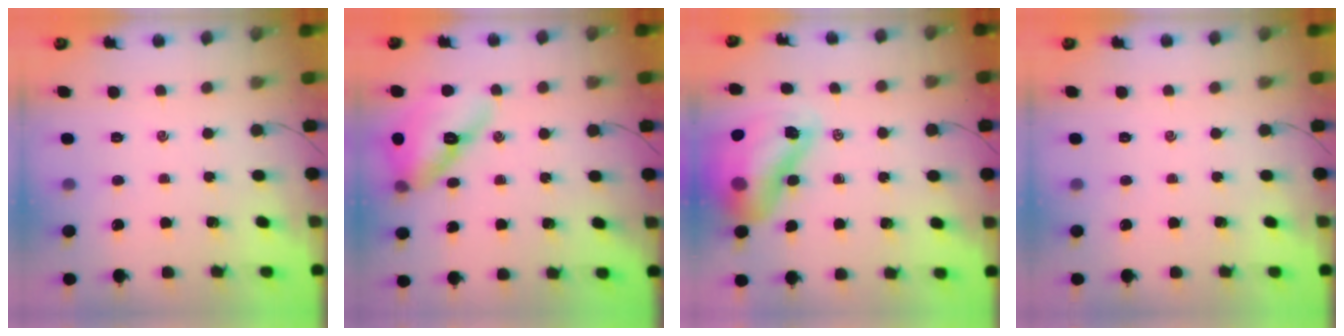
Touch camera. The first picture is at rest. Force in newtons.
{"total": 12.9, "press": 12.4, "slide": 3.7}
{"total": 16.2, "press": 15.6, "slide": 4.4}
{"total": 0.0}